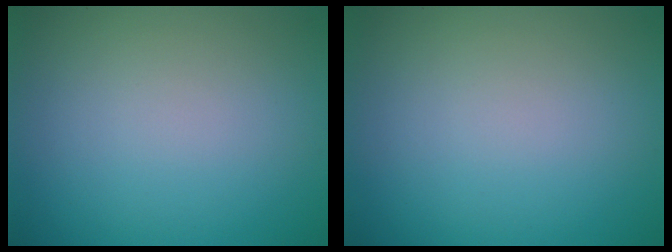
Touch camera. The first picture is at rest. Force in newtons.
{"total": 0.0}